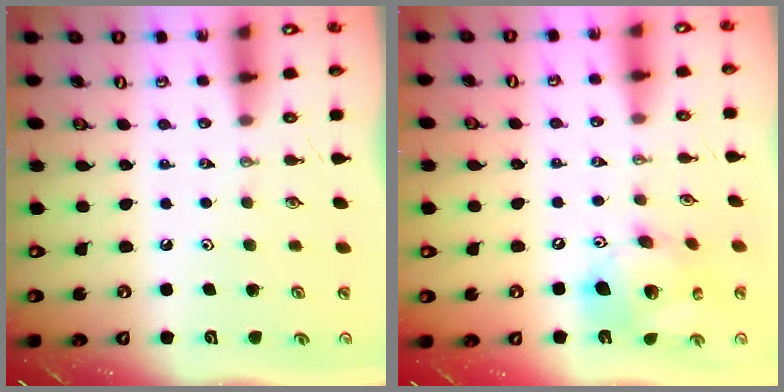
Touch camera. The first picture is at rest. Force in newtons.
{"total": 15.3, "press": 15.1, "slide": 2.5}